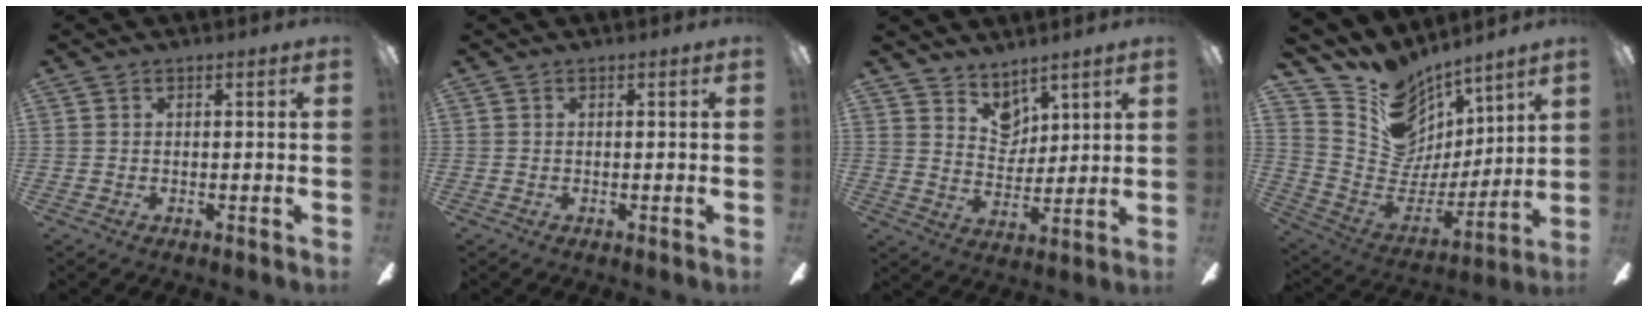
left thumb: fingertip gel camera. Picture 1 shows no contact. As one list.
[{"total": 0.0}, {"total": 7.1, "force": [5.6, 4.3, 1.2], "torque": [-0.025, -0.035, 0.105]}, {"total": 12.7, "force": [8.2, 9.2, 2.8], "torque": [-0.069, -0.077, 0.158]}]